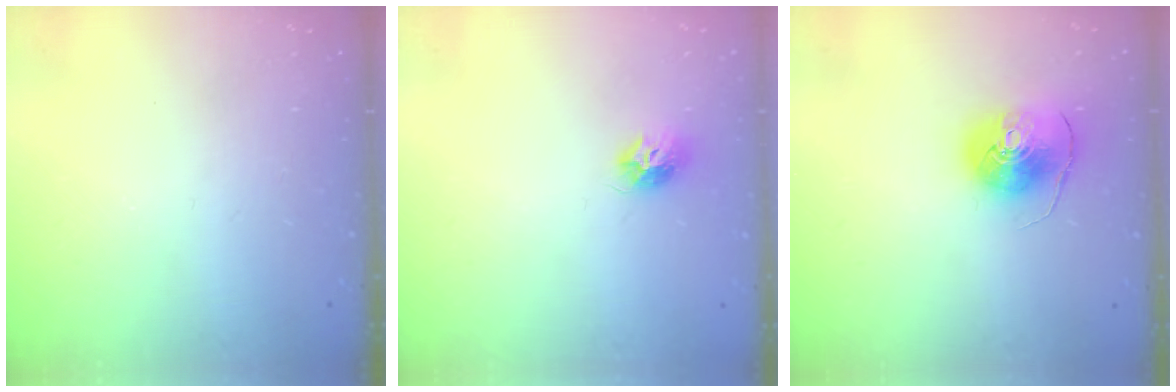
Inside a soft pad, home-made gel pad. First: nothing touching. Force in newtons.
{"total": 7.9, "press": 7.9, "slide": 0.4}
{"total": 10.2, "press": 10.1, "slide": 1.1}